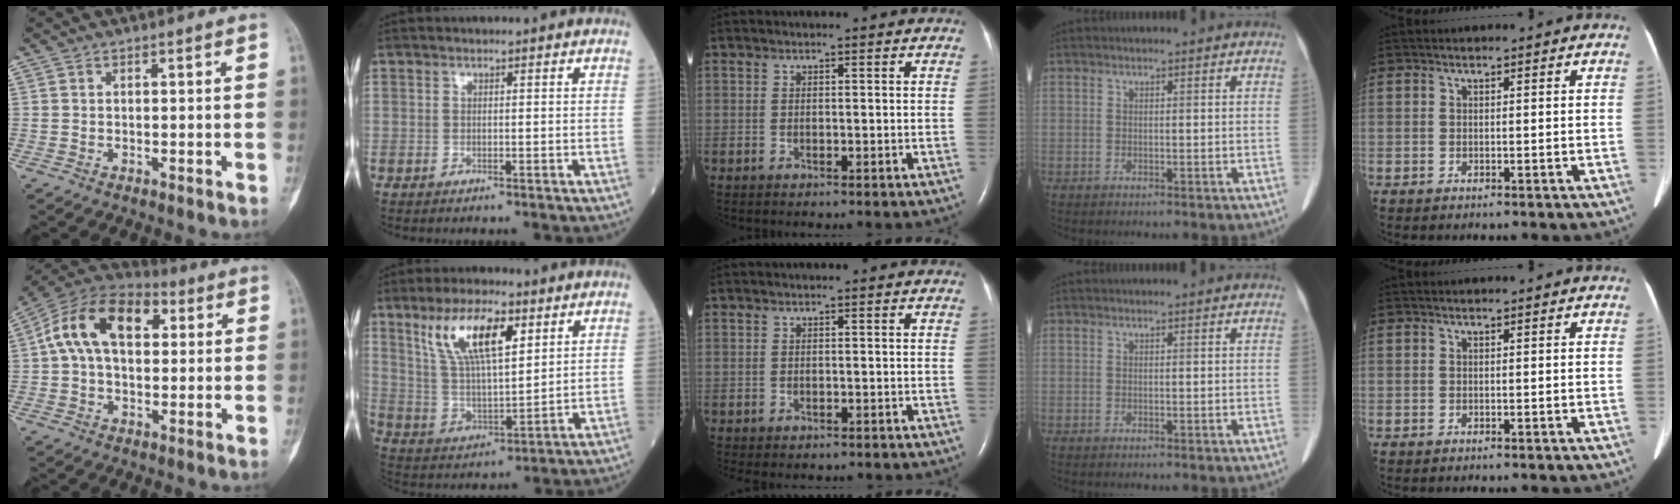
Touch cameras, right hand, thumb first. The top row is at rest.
{"thumb": {"total": 16.2, "force": [3.6, 10.1, 12.2], "torque": [-0.195, 0.029, 0.051]}, "index": {"total": 12.6, "force": [6.4, 3.8, 10.1], "torque": [-0.204, 0.014, 0.129]}, "middle": {"total": 2.5, "force": [-2.0, 1.2, 1.0], "torque": [-0.011, -0.003, -0.021]}}